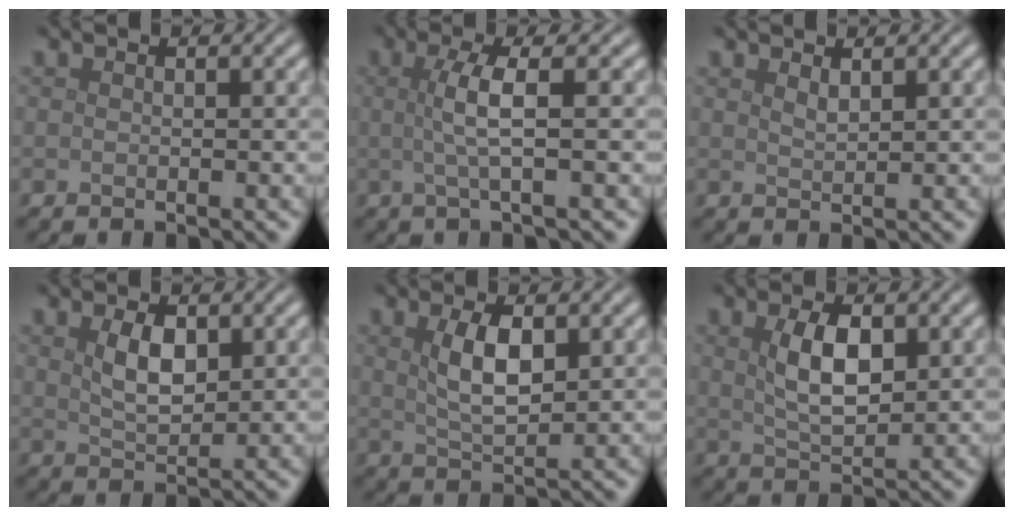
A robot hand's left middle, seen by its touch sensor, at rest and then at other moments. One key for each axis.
{"total": 3.4, "fx": 0.2, "fy": 0.7, "fz": 3.3, "tx": -0.060, "ty": 0.003, "tz": -0.001}
{"total": 1.0, "fx": 0.9, "fy": 0.2, "fz": 0.5, "tx": -0.010, "ty": -0.001, "tz": 0.017}
{"total": 3.0, "fx": 1.0, "fy": 1.5, "fz": 2.3, "tx": -0.050, "ty": -0.002, "tz": 0.024}
{"total": 3.8, "fx": 1.1, "fy": 1.5, "fz": 3.3, "tx": -0.068, "ty": 0.000, "tz": 0.025}
{"total": 4.1, "fx": 1.1, "fy": 1.9, "fz": 3.5, "tx": -0.072, "ty": 0.000, "tz": 0.023}